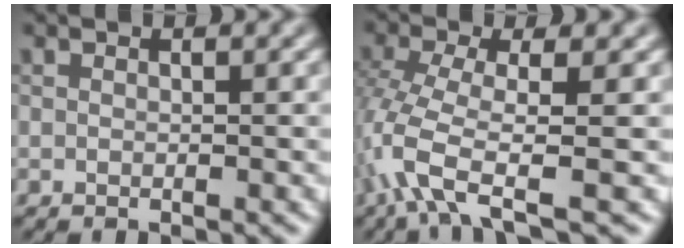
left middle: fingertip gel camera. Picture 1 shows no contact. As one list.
[{"total": 5.6, "force": [-2.5, 1.4, 4.8], "torque": [-0.106, -0.009, -0.057]}]